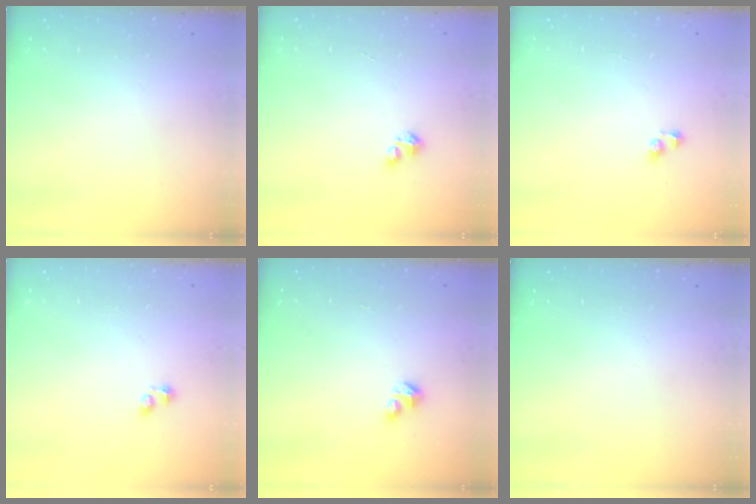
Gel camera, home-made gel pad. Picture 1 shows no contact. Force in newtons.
{"total": 1.6, "press": 1.6, "slide": 0.3}
{"total": 2.7, "press": 2.6, "slide": 0.6}
{"total": 1.9, "press": 1.9, "slide": 0.5}
{"total": 2.9, "press": 2.8, "slide": 0.6}
{"total": 0.0}